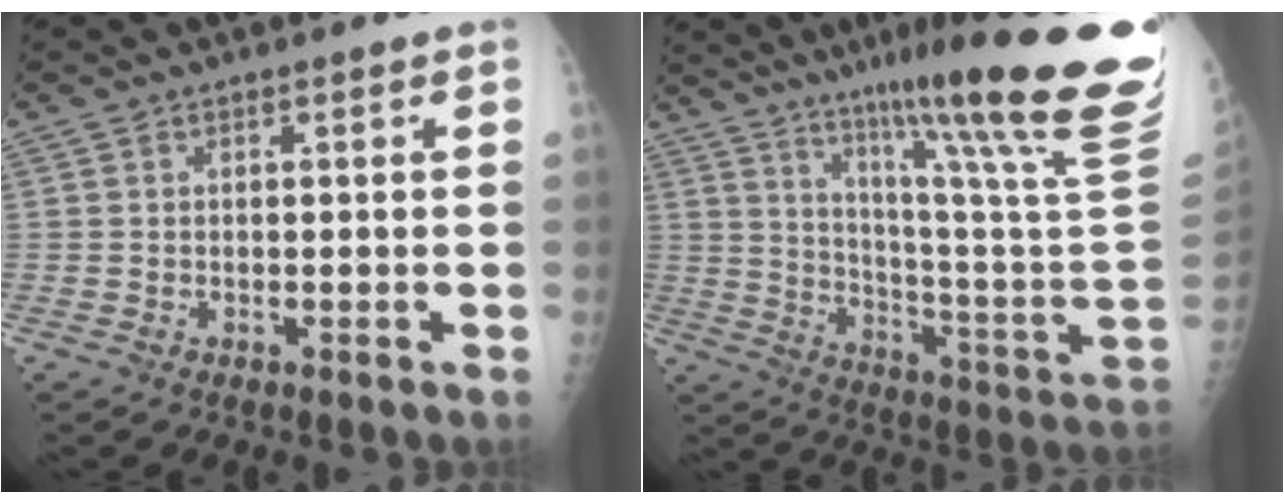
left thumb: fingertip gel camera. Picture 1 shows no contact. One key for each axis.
{"total": 31.4, "fx": 21.2, "fy": 1.5, "fz": 23.2, "tx": -0.293, "ty": -0.123, "tz": 0.314}